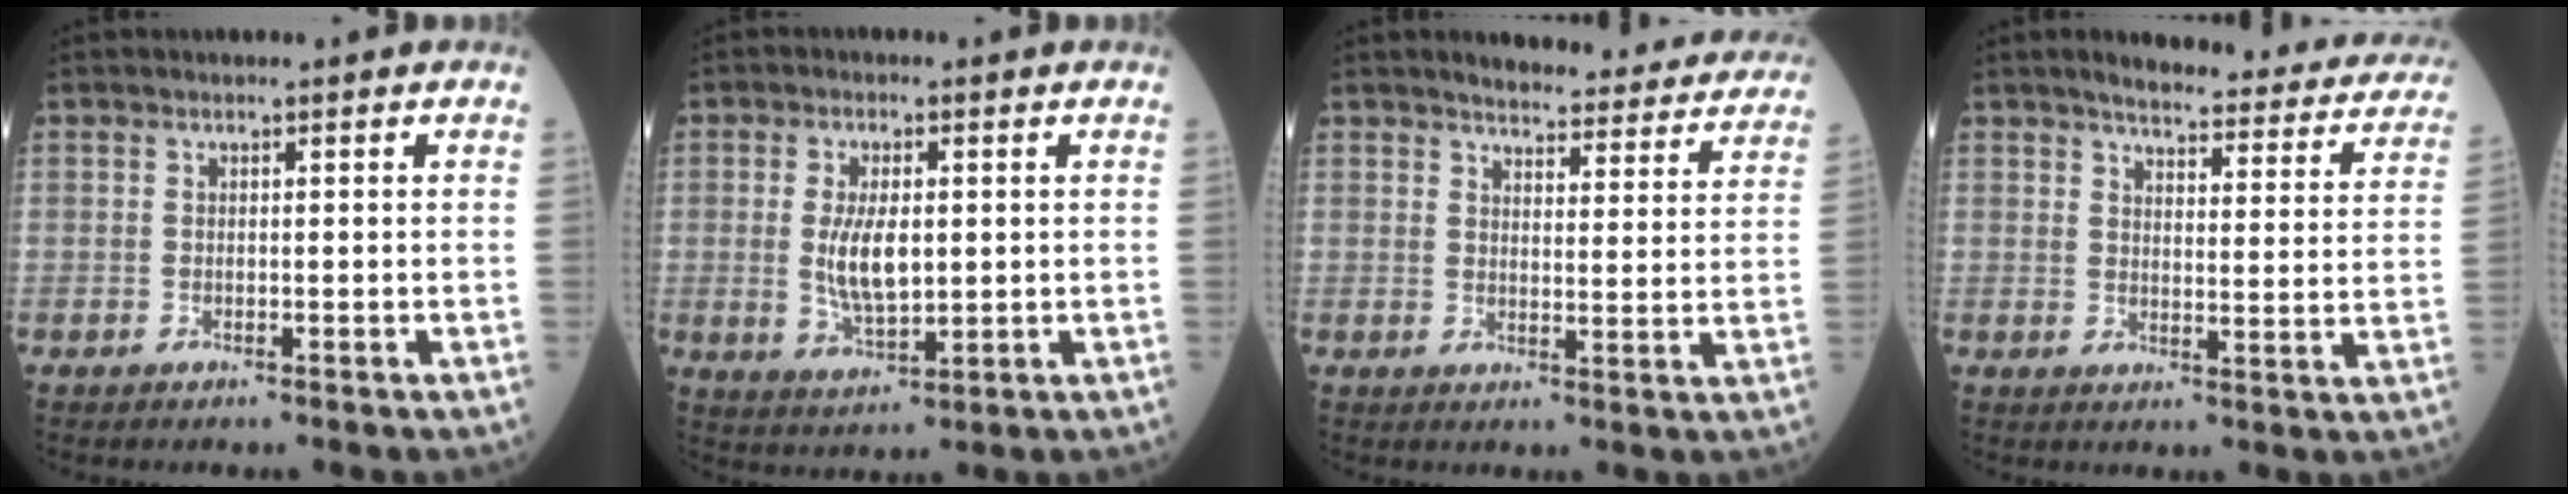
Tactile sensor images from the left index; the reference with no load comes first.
{"total": 7.0, "force": [0.4, 2.8, 6.4], "torque": [-0.132, -0.004, 0.013]}
{"total": 18.4, "force": [17.3, 3.5, 5.3], "torque": [-0.043, -0.031, 0.189]}
{"total": 21.6, "force": [19.5, 4.2, 8.5], "torque": [-0.090, -0.033, 0.216]}